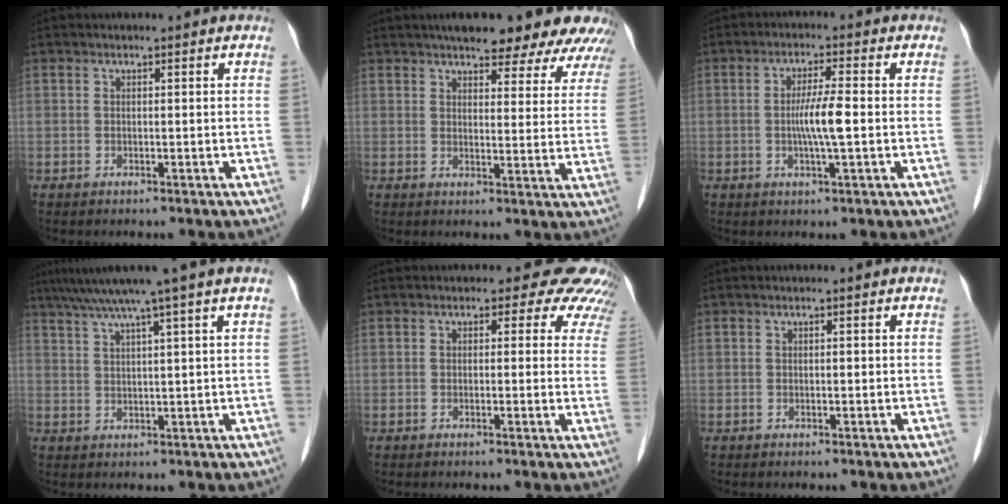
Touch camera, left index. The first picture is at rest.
{"total": 18.9, "force": [16.1, 5.0, 8.4], "torque": [-0.091, 0.008, 0.179]}
{"total": 5.1, "force": [-0.6, 0.2, 5.1], "torque": [-0.101, -0.005, -0.011]}
{"total": 8.0, "force": [5.6, -2.1, 5.4], "torque": [-0.084, 0.023, 0.088]}
{"total": 8.2, "force": [7.2, 3.7, 1.4], "torque": [0.020, 0.003, 0.041]}
{"total": 0.0}